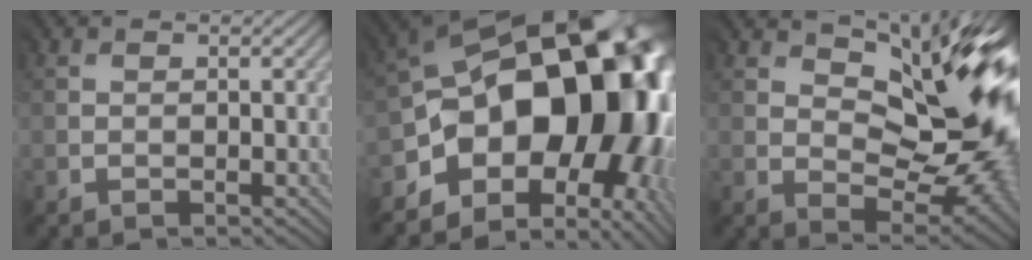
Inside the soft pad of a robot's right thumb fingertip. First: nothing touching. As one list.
[{"total": 19.7, "force": [-1.9, 13.4, 14.3], "torque": [-0.223, -0.029, -0.015]}, {"total": 15.5, "force": [5.8, 7.1, 12.5], "torque": [-0.175, 0.008, 0.090]}]